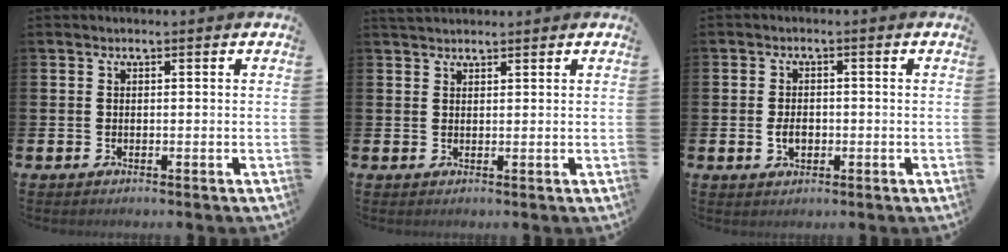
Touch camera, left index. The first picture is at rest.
{"total": 1.8, "force": [1.7, 0.5, 0.1], "torque": [0.005, -0.001, 0.030]}
{"total": 2.5, "force": [-0.5, 1.7, 1.7], "torque": [-0.023, 0.000, -0.012]}